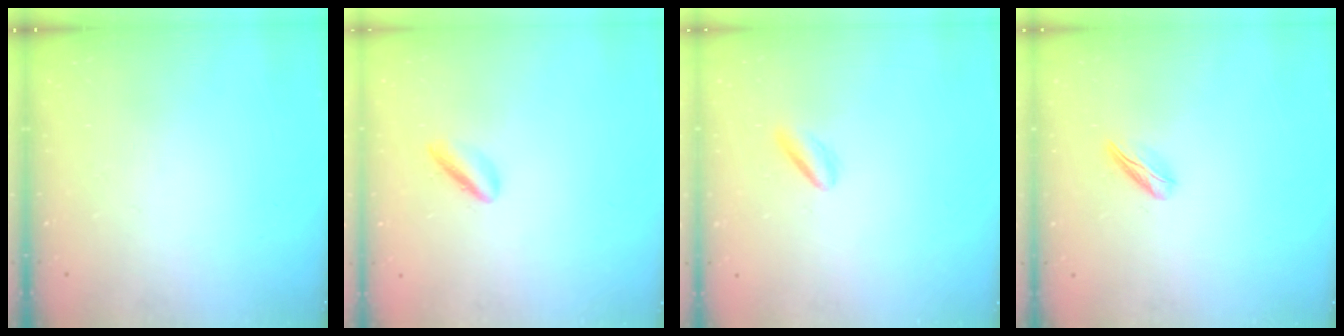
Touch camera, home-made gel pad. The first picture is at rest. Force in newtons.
{"total": 2.2, "press": 2.2, "slide": 0.4}
{"total": 2.9, "press": 2.7, "slide": 1.1}
{"total": 3.9, "press": 3.9, "slide": 0.5}